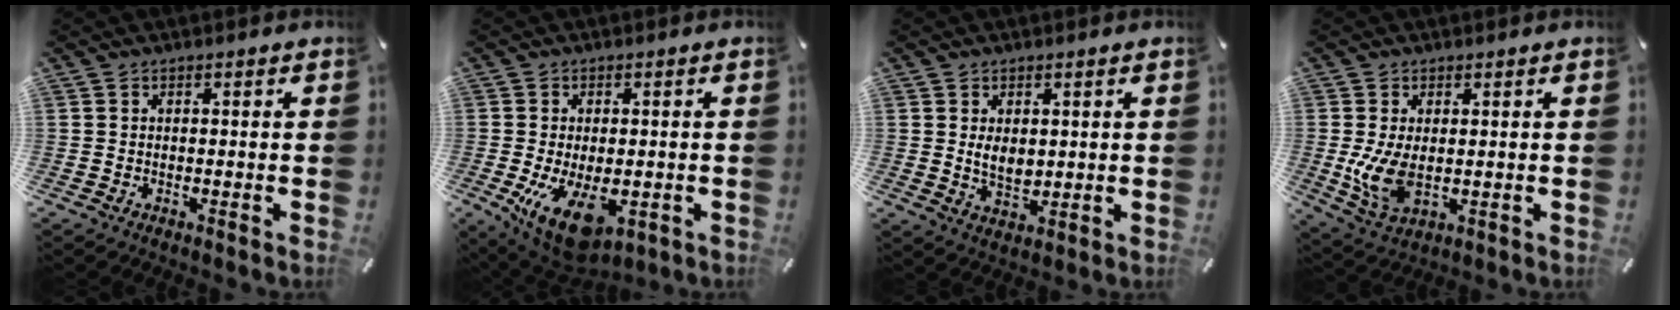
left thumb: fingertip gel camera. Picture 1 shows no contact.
{"total": 11.8, "force": [-3.1, 6.5, 9.3], "torque": [-0.173, -0.004, -0.047]}
{"total": 4.9, "force": [1.2, 3.4, 3.2], "torque": [-0.056, -0.004, 0.018]}
{"total": 8.7, "force": [-0.2, 5.1, 7.0], "torque": [-0.160, -0.014, -0.002]}